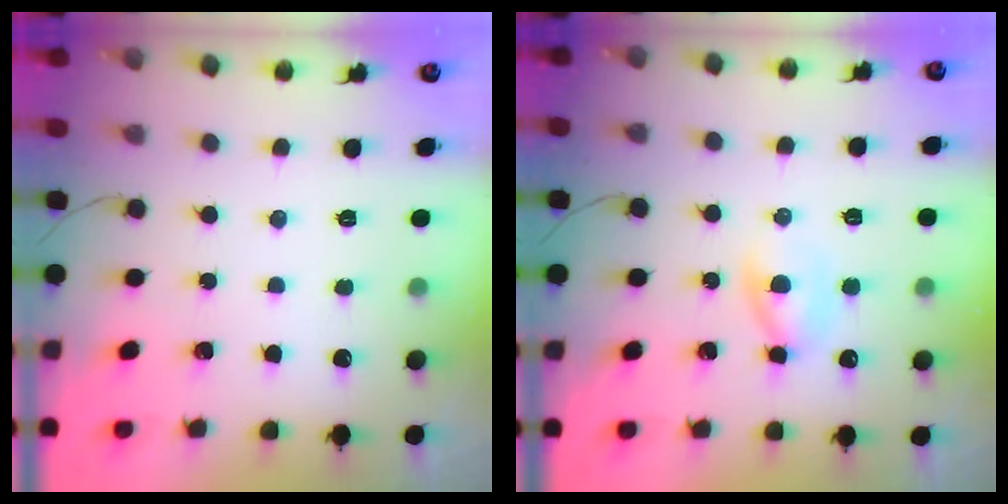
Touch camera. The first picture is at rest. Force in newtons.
{"total": 4.1, "press": 3.9, "slide": 1.3}